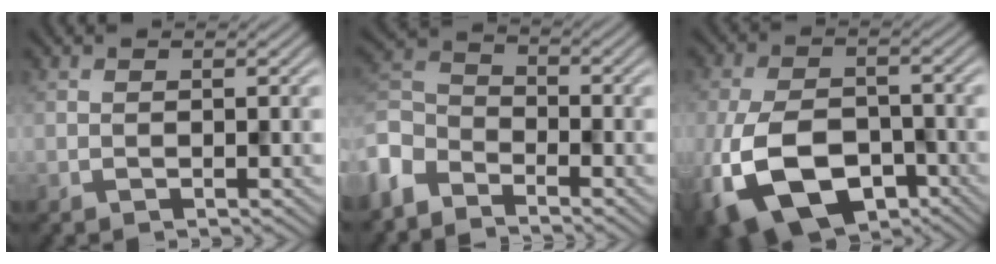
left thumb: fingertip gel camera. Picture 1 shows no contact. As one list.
[{"total": 6.7, "force": [-5.2, 3.2, 2.8], "torque": [-0.080, -0.004, -0.129]}, {"total": 12.6, "force": [-6.0, 7.4, 8.4], "torque": [-0.192, -0.022, -0.109]}]